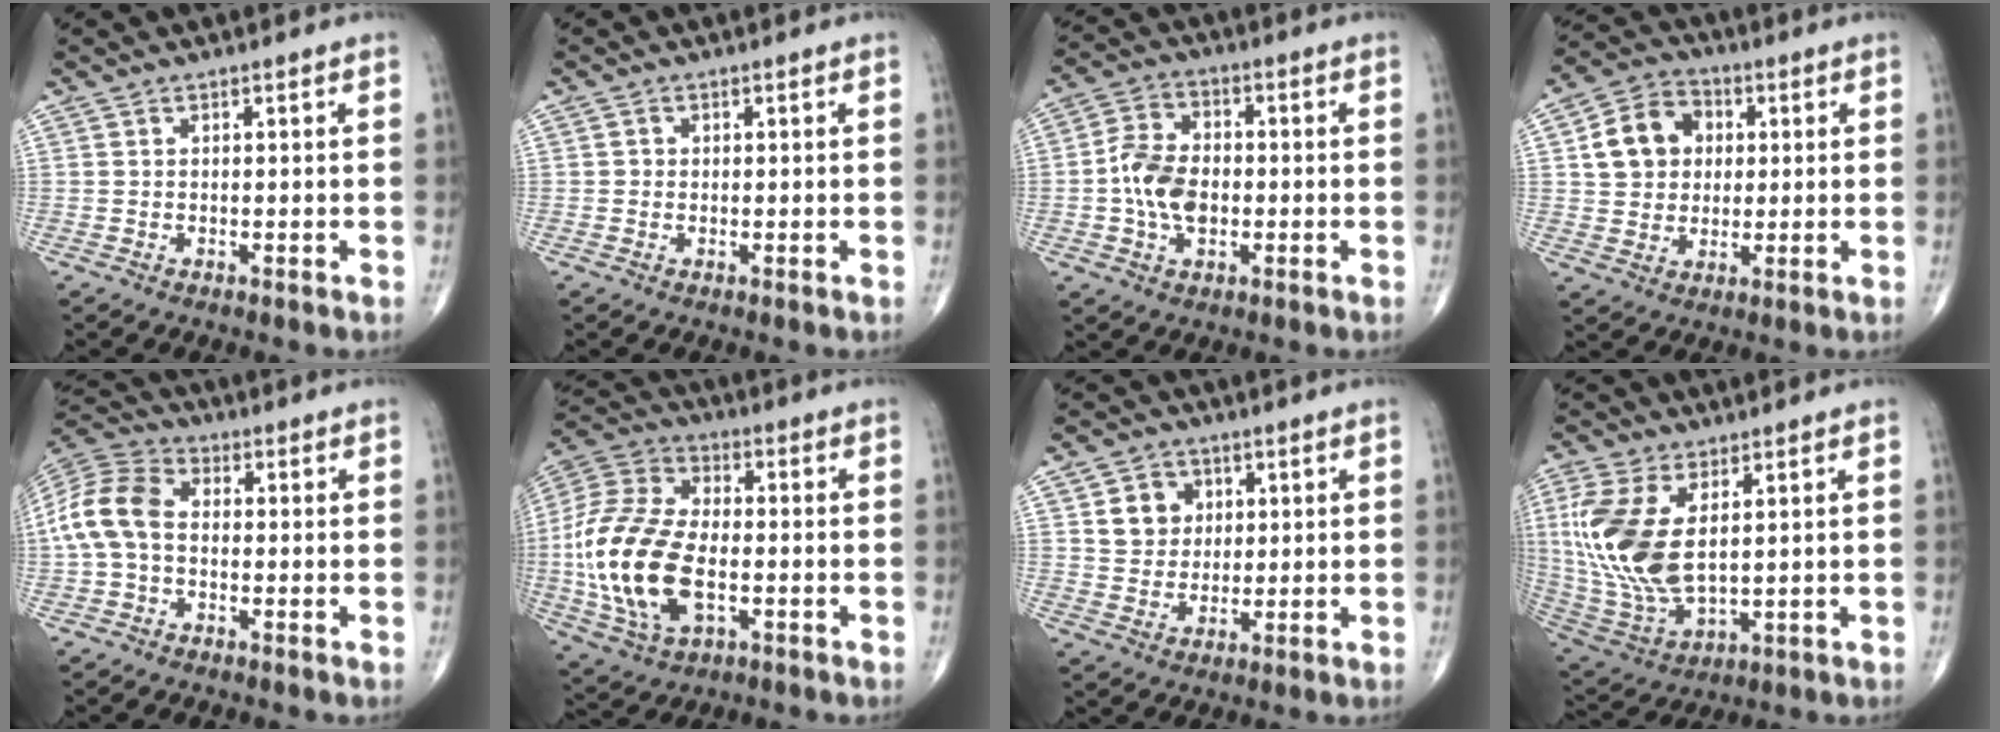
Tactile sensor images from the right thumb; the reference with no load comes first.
{"total": 0.8, "force": [0.0, 0.8, 0.2], "torque": [0.001, 0.002, 0.000]}
{"total": 9.7, "force": [-1.2, 6.4, 7.2], "torque": [-0.120, 0.015, -0.029]}
{"total": 10.8, "force": [2.0, 9.0, 5.6], "torque": [-0.072, 0.008, 0.029]}
{"total": 11.0, "force": [-0.8, 7.4, 8.0], "torque": [-0.165, 0.030, -0.027]}
{"total": 21.4, "force": [-3.4, 12.0, 17.4], "torque": [-0.375, 0.008, -0.059]}
{"total": 6.7, "force": [2.1, 5.8, 2.5], "torque": [-0.016, -0.007, 0.039]}
{"total": 16.5, "force": [3.2, 8.6, 13.8], "torque": [-0.306, -0.016, 0.076]}